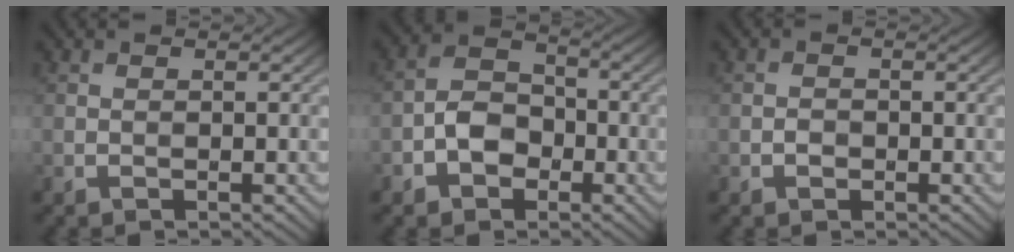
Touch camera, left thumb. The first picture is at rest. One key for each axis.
{"total": 5.4, "fx": -2.2, "fy": 3.8, "fz": 3.1, "tx": -0.057, "ty": 0.006, "tz": -0.049}
{"total": 1.1, "fx": -0.5, "fy": 0.8, "fz": 0.5, "tx": -0.009, "ty": -0.001, "tz": -0.011}